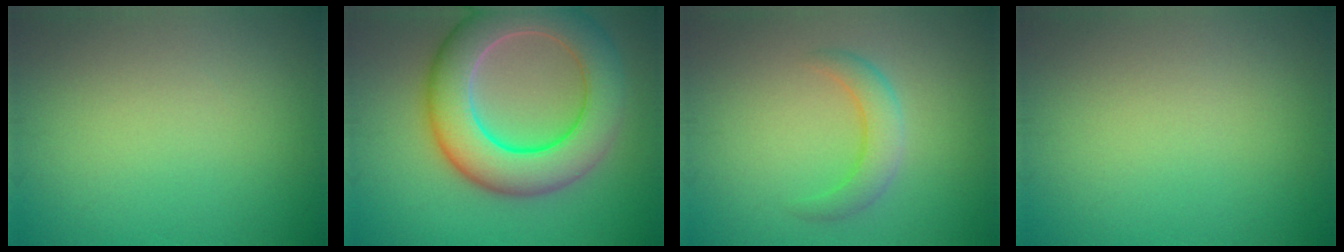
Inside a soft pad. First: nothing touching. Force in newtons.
{"total": 10.3, "press": 10.3, "slide": 0.5}
{"total": 2.7, "press": 2.7, "slide": 0.2}
{"total": 0.0}